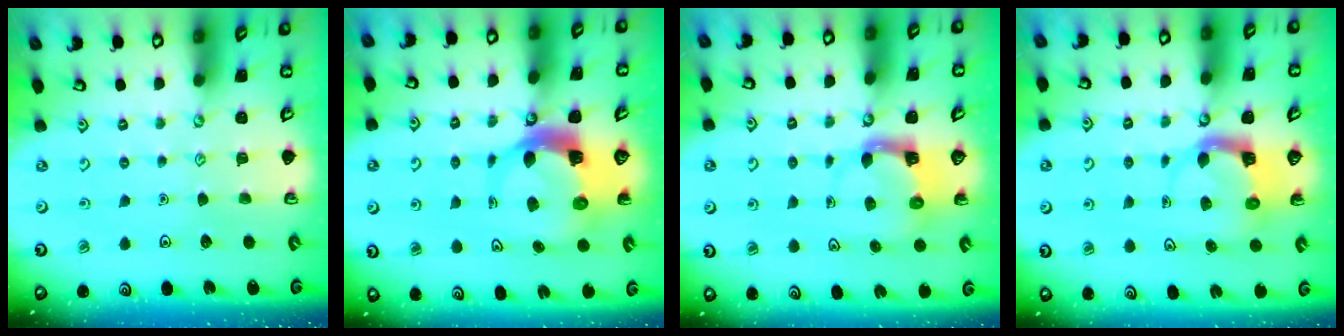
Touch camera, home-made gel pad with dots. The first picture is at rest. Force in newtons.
{"total": 7.1, "press": 7.0, "slide": 1.1}
{"total": 3.6, "press": 3.6, "slide": 0.4}
{"total": 3.8, "press": 3.7, "slide": 0.7}